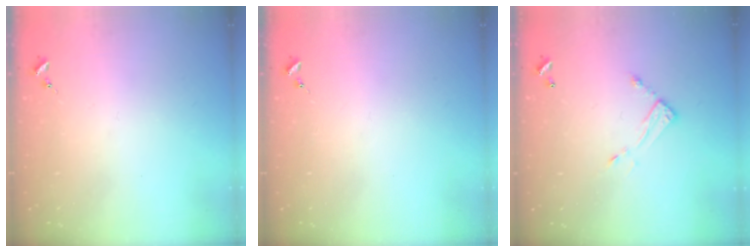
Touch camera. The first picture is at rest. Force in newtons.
{"total": 0.0}
{"total": 7.3, "press": 7.3, "slide": 0.3}